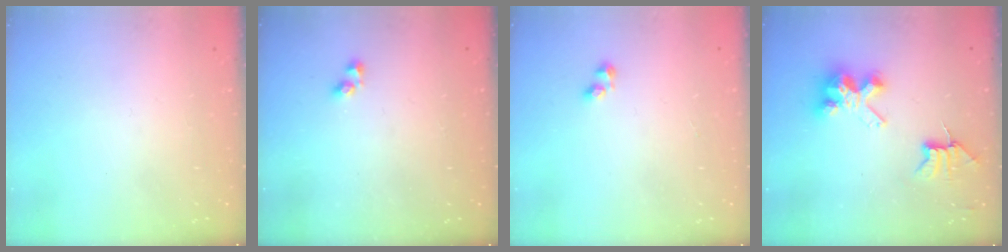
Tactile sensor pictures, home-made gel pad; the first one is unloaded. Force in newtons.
{"total": 1.9, "press": 1.9, "slide": 0.4}
{"total": 2.4, "press": 2.1, "slide": 1.1}
{"total": 7.7, "press": 7.6, "slide": 0.4}